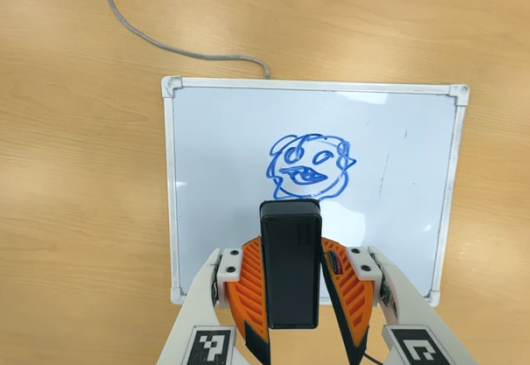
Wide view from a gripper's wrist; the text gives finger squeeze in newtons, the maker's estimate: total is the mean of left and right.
{"total": 5.2, "left": 5.0, "right": 5.4}